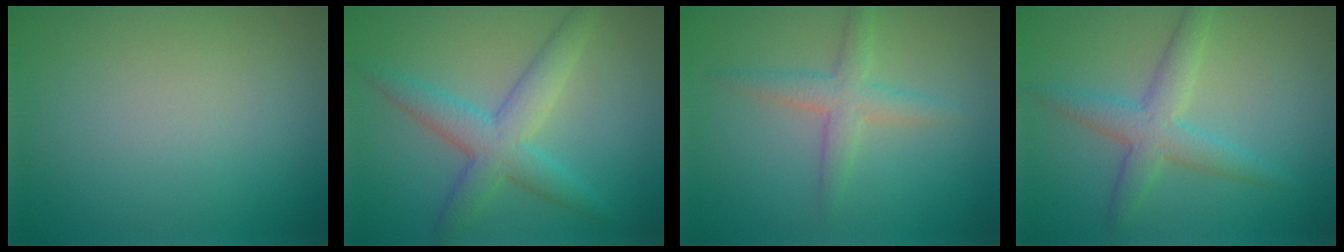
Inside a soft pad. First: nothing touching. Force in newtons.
{"total": 4.6, "press": 4.6, "slide": 0.2}
{"total": 2.7, "press": 2.7, "slide": 0.1}
{"total": 3.6, "press": 3.6, "slide": 0.1}